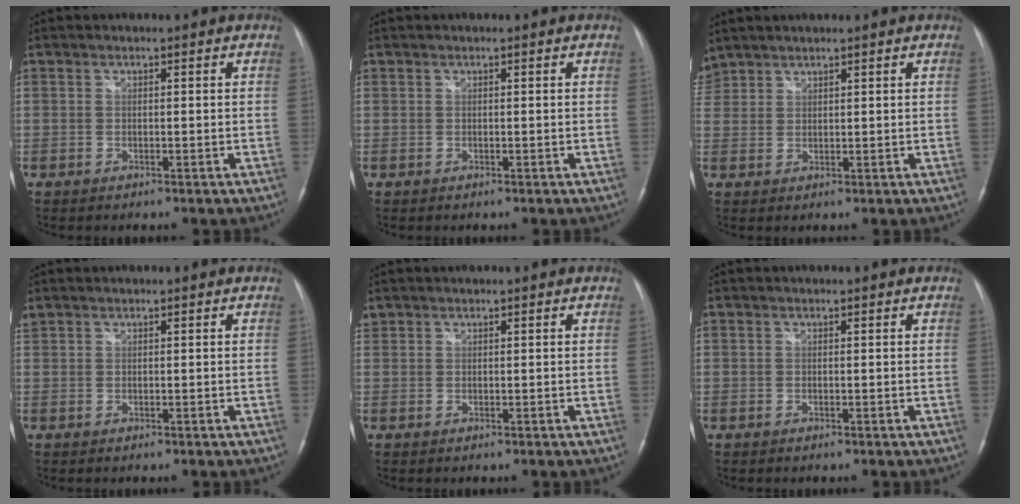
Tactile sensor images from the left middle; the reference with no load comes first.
{"total": 0.0}
{"total": 3.8, "force": [3.5, 1.6, 0.3], "torque": [-0.015, 0.019, 0.076]}
{"total": 0.9, "force": [0.7, 0.4, 0.2], "torque": [-0.014, 0.019, 0.023]}
{"total": 1.0, "force": [0.7, 0.7, 0.0], "torque": [0.000, 0.015, 0.016]}
{"total": 0.0}